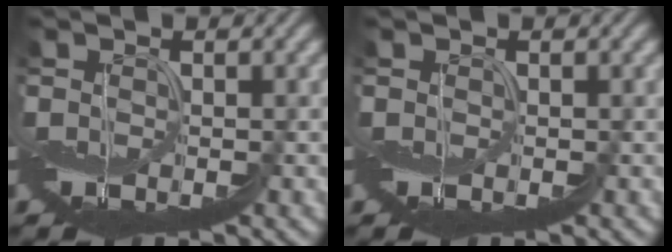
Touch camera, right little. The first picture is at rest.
{"total": 0.0}